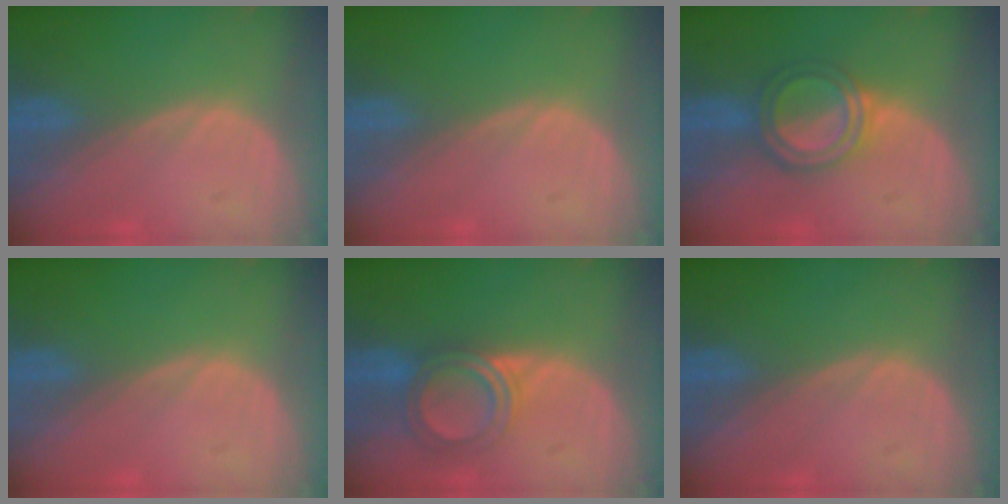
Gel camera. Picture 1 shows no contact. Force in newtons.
{"total": 0.0}
{"total": 5.6, "press": 5.3, "slide": 1.7}
{"total": 0.0}
{"total": 5.2, "press": 5.1, "slide": 0.3}
{"total": 0.0}